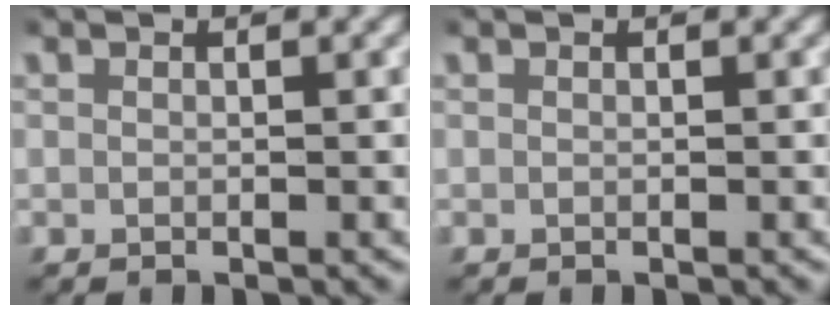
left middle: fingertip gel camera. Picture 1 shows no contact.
{"total": 0.0}